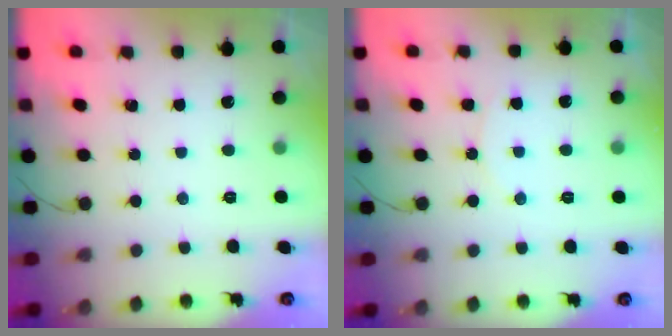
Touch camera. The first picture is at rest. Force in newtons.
{"total": 5.6, "press": 5.5, "slide": 0.7}